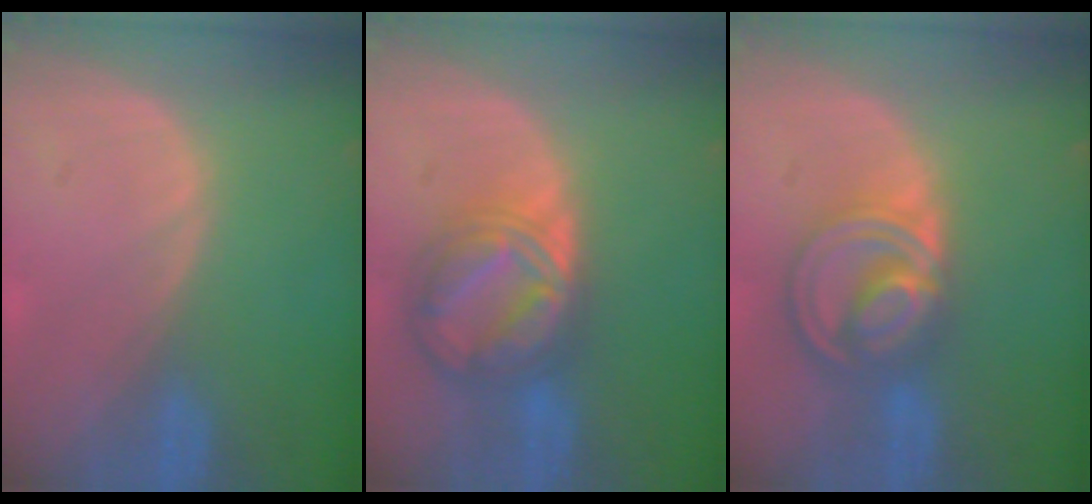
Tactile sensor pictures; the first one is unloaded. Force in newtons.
{"total": 8.9, "press": 8.8, "slide": 0.7}
{"total": 8.7, "press": 7.4, "slide": 4.6}